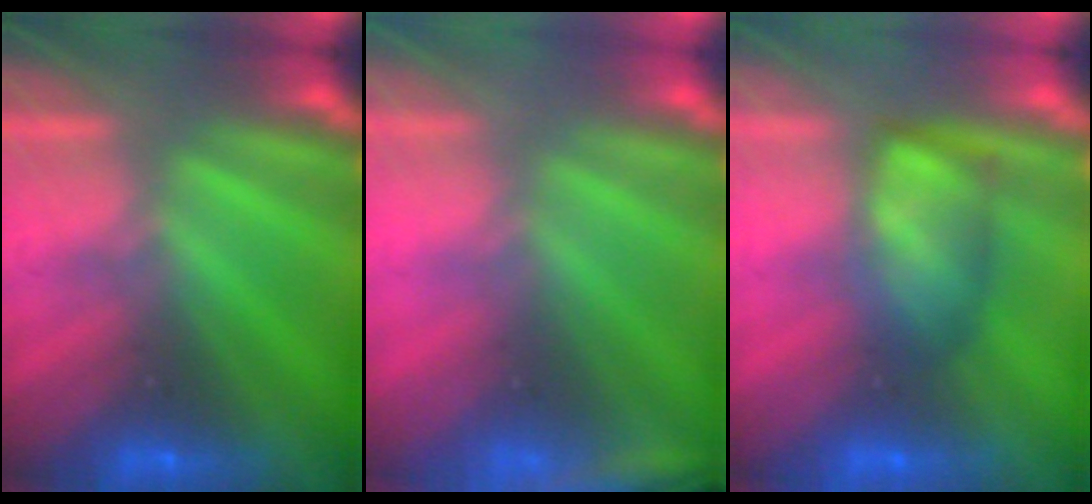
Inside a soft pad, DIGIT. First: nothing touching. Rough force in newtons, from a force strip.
{"total": 2.4}
{"total": 4.8}